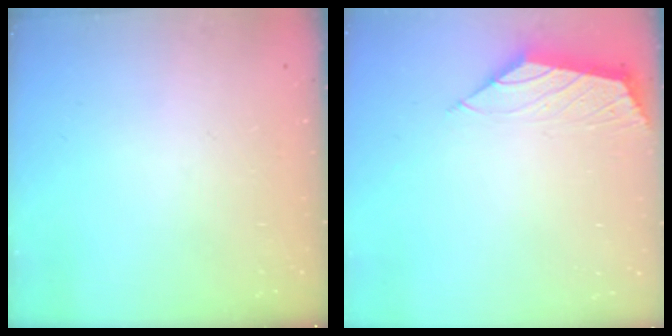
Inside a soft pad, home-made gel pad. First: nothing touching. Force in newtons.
{"total": 1.6, "press": 1.5, "slide": 0.5}